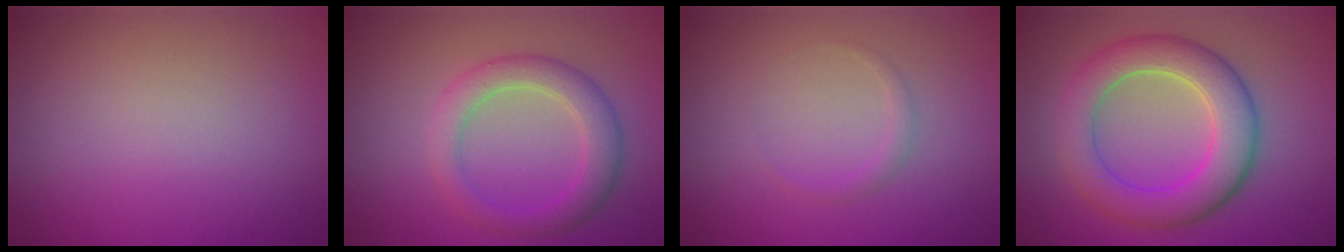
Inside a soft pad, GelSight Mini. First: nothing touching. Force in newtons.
{"total": 3.7, "press": 3.7, "slide": 0.3}
{"total": 0.8, "press": 0.8, "slide": 0.1}
{"total": 6.8, "press": 6.8, "slide": 0.5}